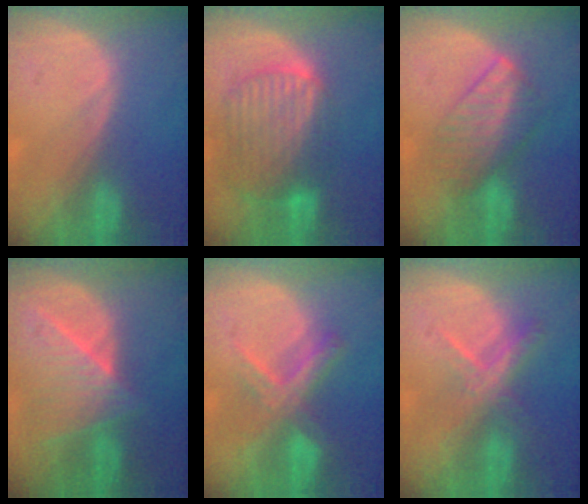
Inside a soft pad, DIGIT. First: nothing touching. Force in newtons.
{"total": 10.3, "press": 8.6, "slide": 5.6}
{"total": 6.6, "press": 6.5, "slide": 1.3}
{"total": 8.0, "press": 7.3, "slide": 3.2}
{"total": 6.6, "press": 6.3, "slide": 1.9}
{"total": 5.5, "press": 4.9, "slide": 2.5}